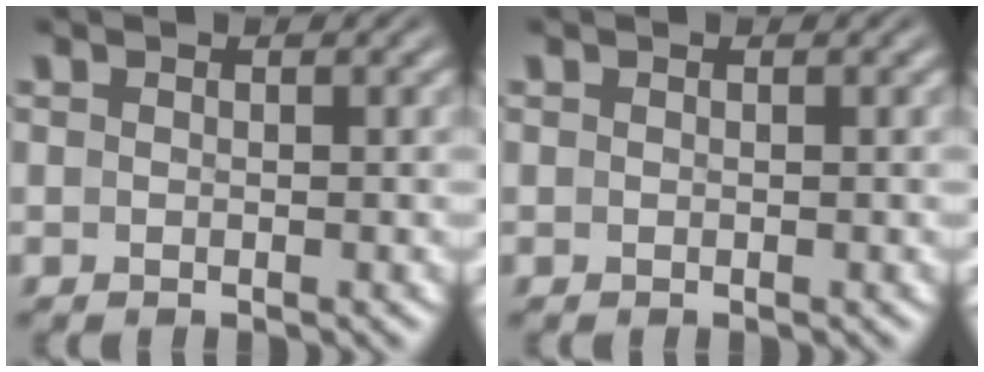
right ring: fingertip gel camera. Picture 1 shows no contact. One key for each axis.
{"total": 0.0}